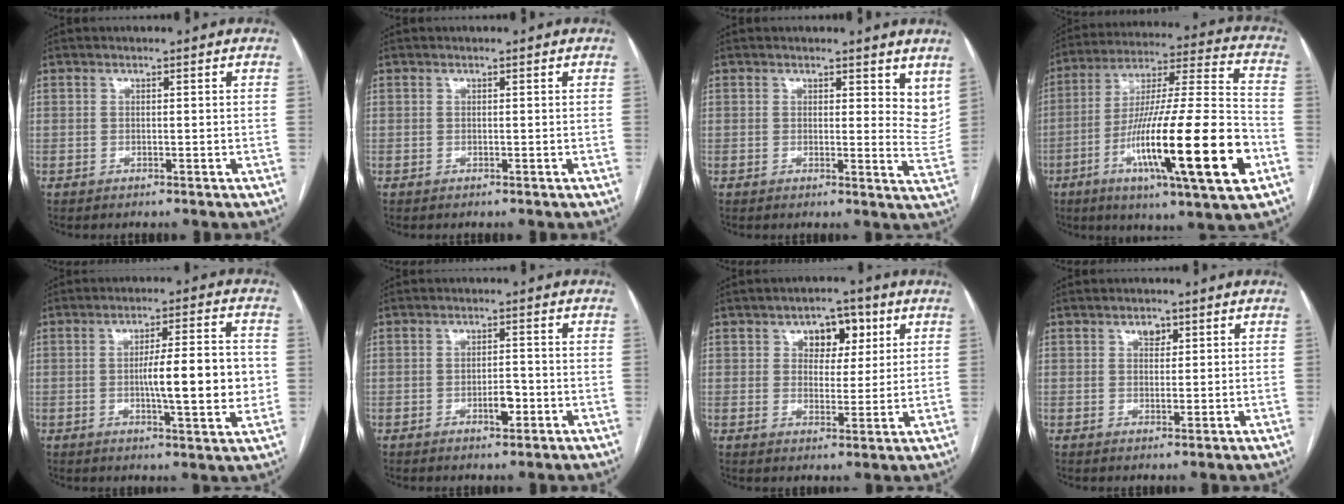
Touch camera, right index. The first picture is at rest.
{"total": 0.0}
{"total": 6.4, "force": [5.0, 2.7, 2.8], "torque": [-0.014, -0.028, 0.045]}
{"total": 25.3, "force": [-8.8, 1.4, 23.7], "torque": [-0.385, -0.027, -0.147]}
{"total": 11.1, "force": [-0.9, 1.6, 11.0], "torque": [-0.168, 0.006, -0.015]}
{"total": 3.1, "force": [-1.3, 1.1, 2.5], "torque": [-0.042, 0.002, -0.019]}
{"total": 6.3, "force": [2.7, 4.0, 4.0], "torque": [-0.047, 0.016, 0.039]}
{"total": 2.1, "force": [1.0, 1.4, 1.3], "torque": [-0.016, 0.001, 0.014]}